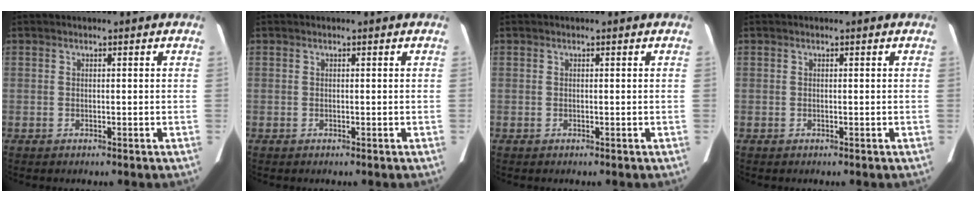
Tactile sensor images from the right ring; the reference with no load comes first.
{"total": 0.0}
{"total": 0.0}
{"total": 0.0}